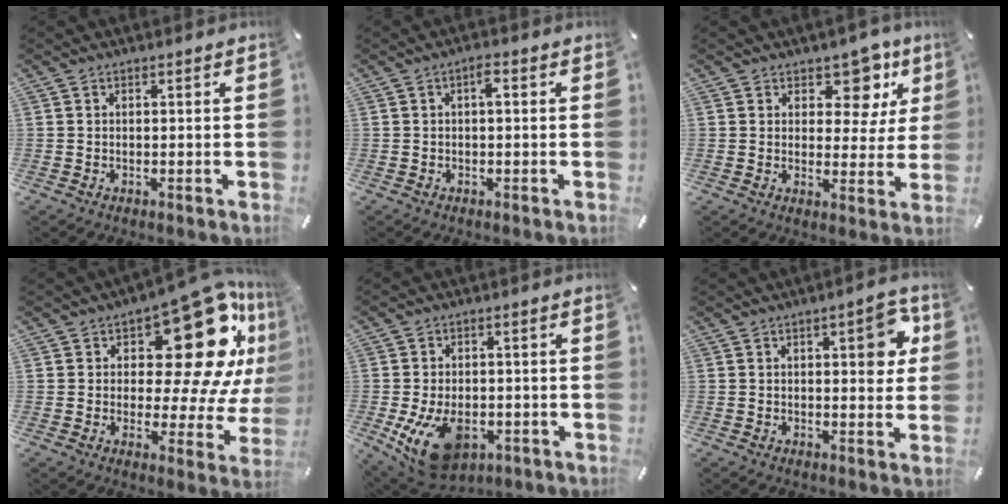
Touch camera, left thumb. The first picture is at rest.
{"total": 2.4, "force": [0.0, 0.8, 2.2], "torque": [-0.045, 0.009, -0.002]}
{"total": 9.7, "force": [5.7, 6.2, 4.9], "torque": [-0.050, -0.043, 0.096]}
{"total": 24.5, "force": [10.6, 10.7, 19.3], "torque": [-0.252, -0.082, 0.180]}
{"total": 12.5, "force": [-3.8, 8.2, 8.7], "torque": [-0.168, 0.002, -0.063]}
{"total": 8.7, "force": [2.4, 4.0, 7.3], "torque": [-0.076, -0.013, 0.030]}